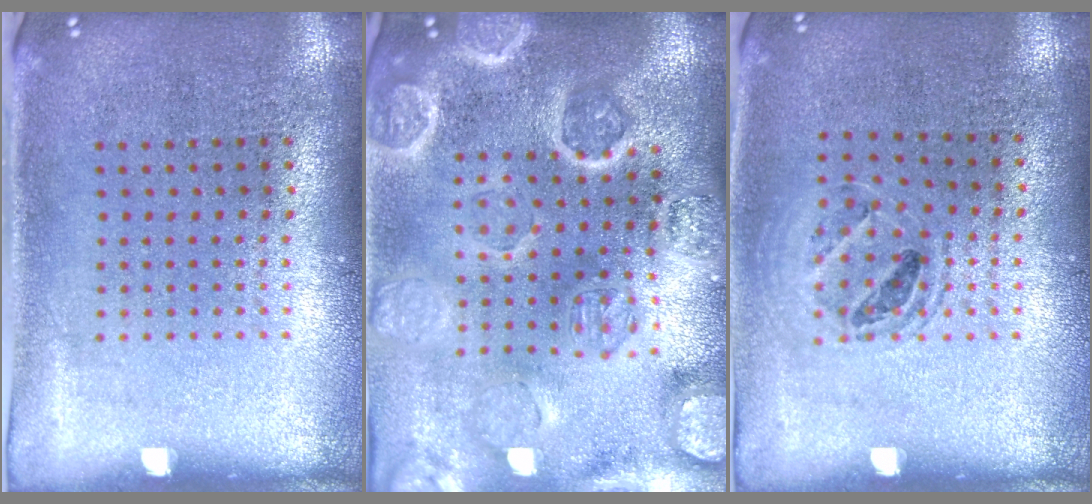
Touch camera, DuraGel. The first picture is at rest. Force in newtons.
{"total": 4.4, "press": 4.0, "slide": 1.9}
{"total": 1.1, "press": 1.1, "slide": 0.4}